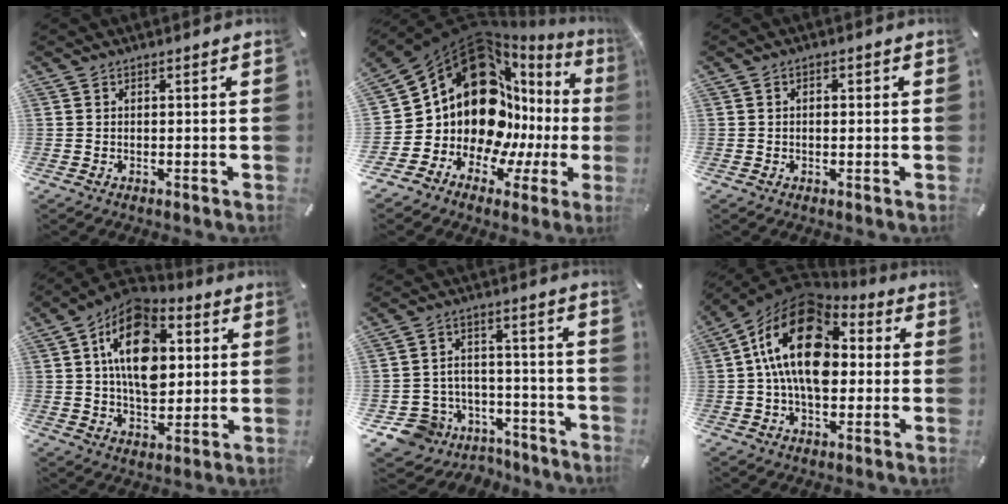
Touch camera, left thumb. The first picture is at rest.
{"total": 21.8, "force": [5.6, 15.6, 14.1], "torque": [-0.229, -0.100, 0.122]}
{"total": 1.4, "force": [-0.1, 1.0, 0.9], "torque": [-0.011, 0.002, -0.005]}
{"total": 17.4, "force": [4.0, 11.4, 12.6], "torque": [-0.221, -0.003, 0.071]}
{"total": 9.1, "force": [-5.0, 7.4, 1.8], "torque": [-0.041, 0.031, -0.084]}
{"total": 20.6, "force": [2.5, 13.4, 15.5], "torque": [-0.295, -0.001, 0.034]}